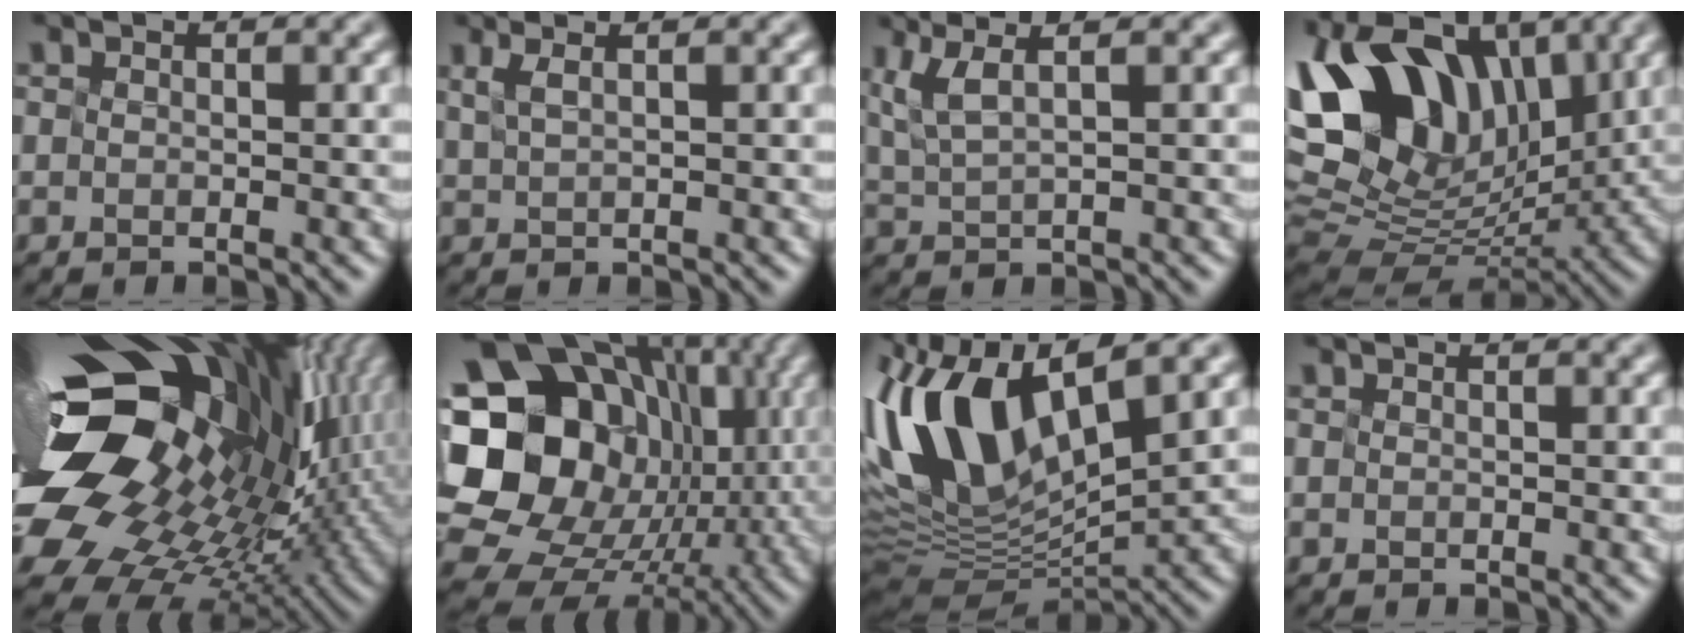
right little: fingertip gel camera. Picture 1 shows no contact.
{"total": 2.3, "force": [1.3, 0.9, 1.7], "torque": [-0.016, 0.015, 0.010]}
{"total": 4.0, "force": [1.8, 1.2, 3.3], "torque": [-0.066, 0.026, 0.038]}
{"total": 14.9, "force": [5.6, 9.2, 10.2], "torque": [-0.205, 0.039, 0.101]}
{"total": 18.4, "force": [3.0, 11.9, 13.7], "torque": [-0.267, -0.036, 0.079]}
{"total": 17.4, "force": [1.9, 14.6, 9.2], "torque": [-0.183, 0.017, 0.047]}
{"total": 11.8, "force": [2.3, 5.1, 10.4], "torque": [-0.218, 0.006, 0.045]}
{"total": 0.0}